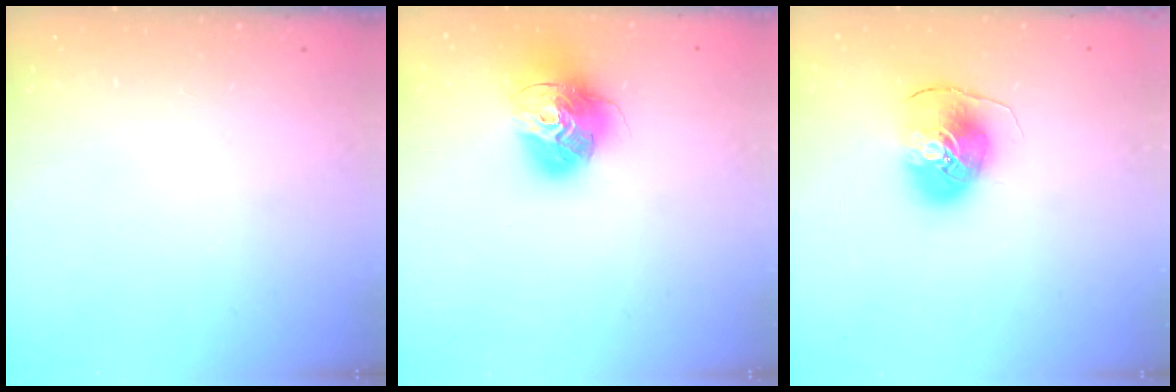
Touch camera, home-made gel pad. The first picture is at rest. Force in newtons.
{"total": 16.1, "press": 16.0, "slide": 1.6}
{"total": 9.3, "press": 9.2, "slide": 1.0}